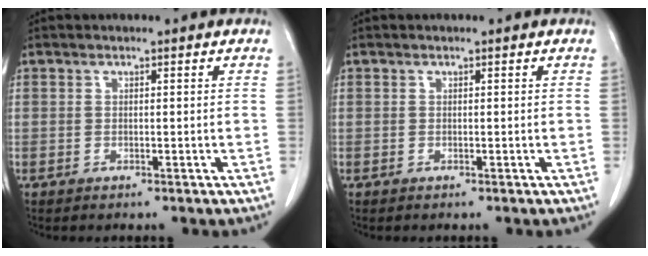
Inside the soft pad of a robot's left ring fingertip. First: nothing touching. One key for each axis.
{"total": 0.0}